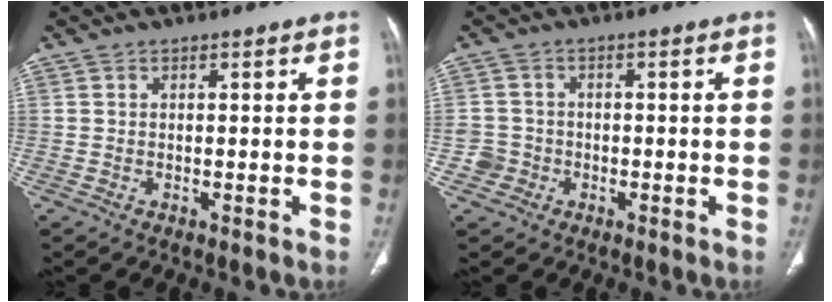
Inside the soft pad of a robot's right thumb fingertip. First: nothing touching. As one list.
[{"total": 3.5, "force": [-1.4, 3.2, 0.0], "torque": [0.018, 0.016, -0.032]}]